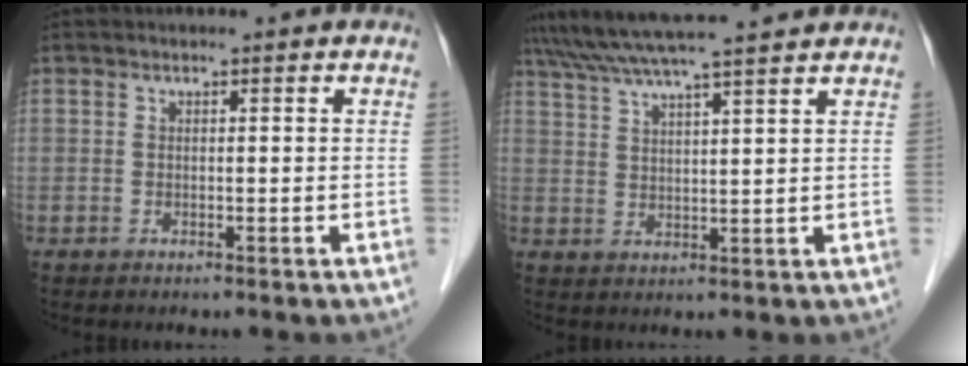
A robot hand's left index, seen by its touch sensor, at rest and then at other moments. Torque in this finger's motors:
{"motor_torque": [0.64, -0.99, 0.40, 0.13]}